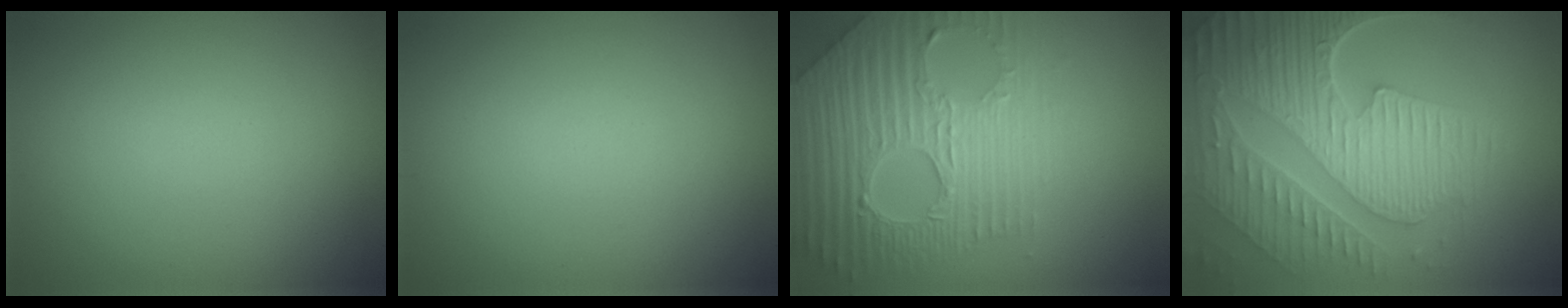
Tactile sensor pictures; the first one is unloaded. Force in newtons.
{"total": 0.0}
{"total": 8.3, "press": 5.8, "slide": 6.0}
{"total": 8.9, "press": 6.2, "slide": 6.5}